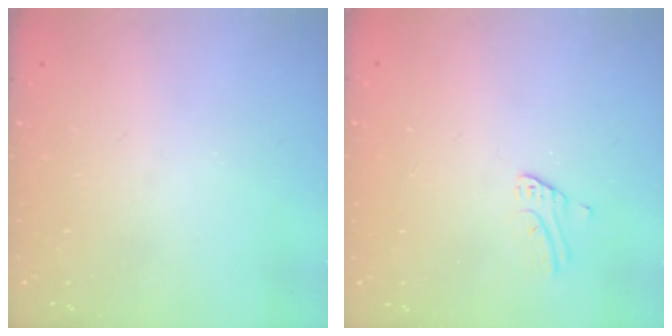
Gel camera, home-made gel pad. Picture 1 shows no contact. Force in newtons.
{"total": 2.6, "press": 2.6, "slide": 0.3}